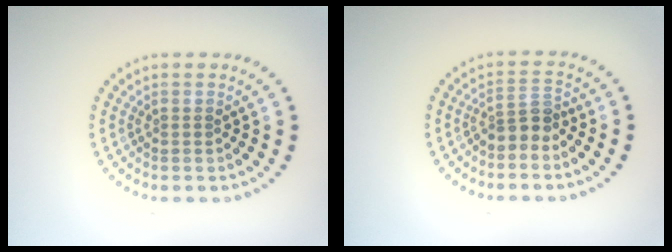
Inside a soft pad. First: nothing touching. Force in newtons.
{"total": 2.4, "press": 1.8, "slide": 1.6}